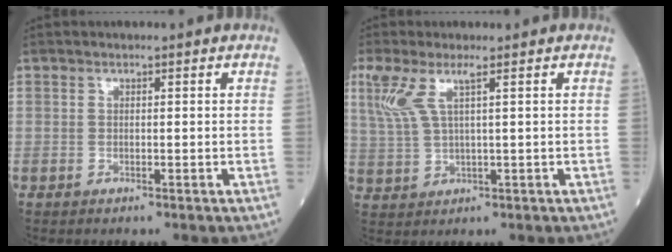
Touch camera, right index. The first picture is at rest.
{"total": 5.3, "force": [2.4, 0.8, 4.7], "torque": [-0.125, 0.014, 0.058]}